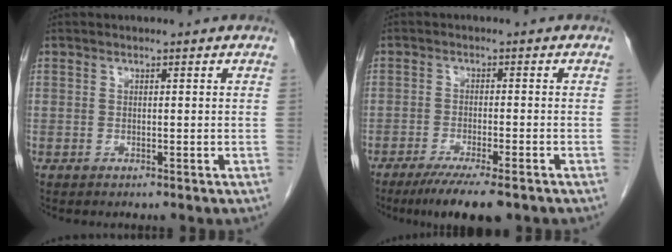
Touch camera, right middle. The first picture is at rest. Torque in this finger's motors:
{"motor_torque": [0.17, -0.12, 0.22, 0.05]}